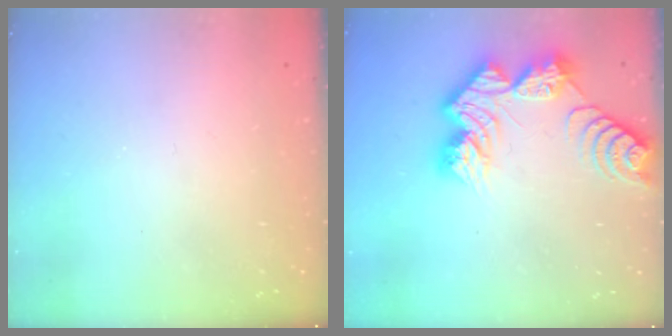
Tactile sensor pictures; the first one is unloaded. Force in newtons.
{"total": 14.6, "press": 14.6, "slide": 1.3}